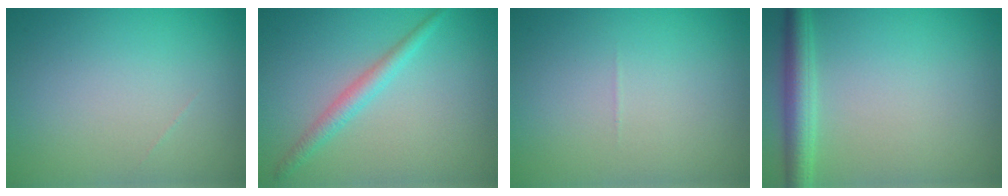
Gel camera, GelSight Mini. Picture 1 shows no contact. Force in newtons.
{"total": 2.0, "press": 2.0, "slide": 0.0}
{"total": 0.0}
{"total": 3.1, "press": 3.1, "slide": 0.1}